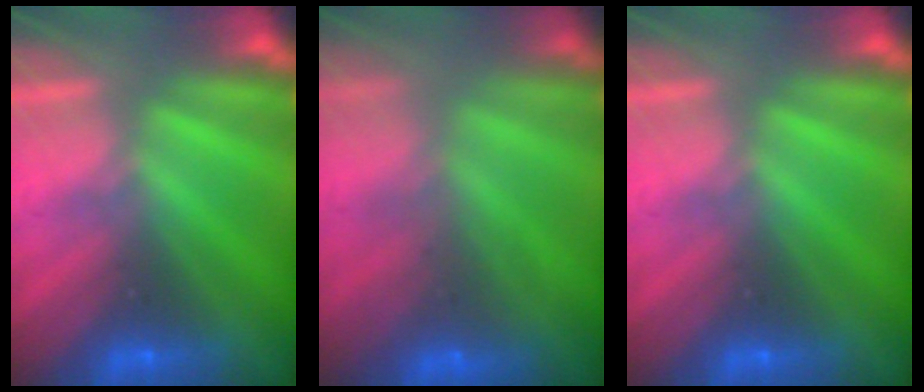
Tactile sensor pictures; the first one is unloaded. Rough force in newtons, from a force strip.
{"total": 7.5}
{"total": 0.0}